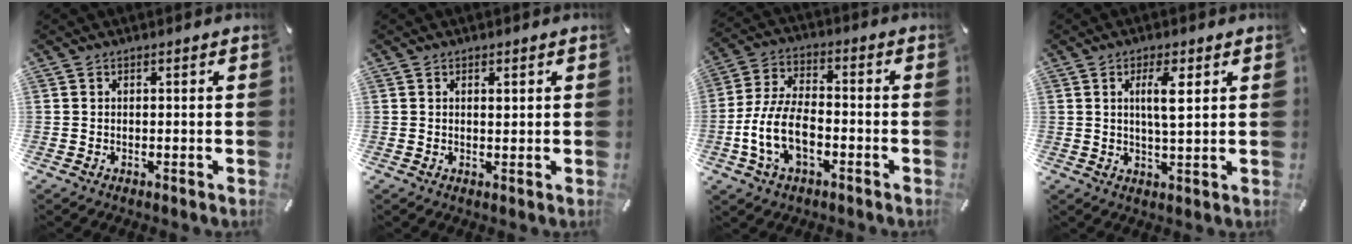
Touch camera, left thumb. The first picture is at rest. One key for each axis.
{"total": 1.0, "fx": 0.4, "fy": 0.5, "fz": 0.7, "tx": -0.006, "ty": -0.002, "tz": 0.006}
{"total": 11.9, "fx": -4.5, "fy": 6.7, "fz": 8.7, "tx": -0.188, "ty": 0.011, "tz": -0.083}
{"total": 6.6, "fx": 2.0, "fy": 1.8, "fz": 6.0, "tx": -0.116, "ty": -0.006, "tz": 0.026}